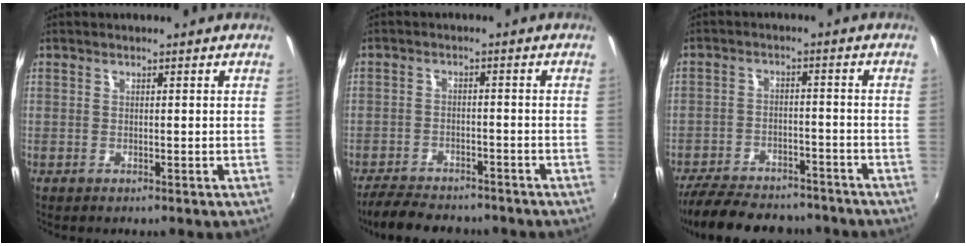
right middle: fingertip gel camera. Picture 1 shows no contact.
{"total": 9.9, "force": [-8.6, 3.4, 3.7], "torque": [-0.096, -0.011, -0.134]}
{"total": 18.7, "force": [-15.6, 6.7, 7.8], "torque": [-0.176, -0.010, -0.224]}